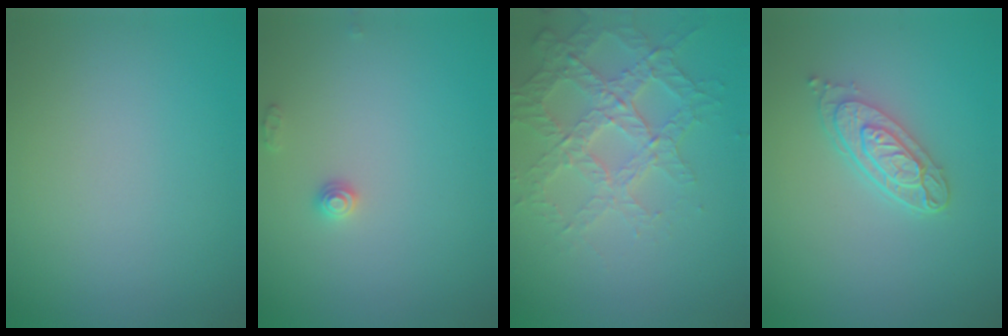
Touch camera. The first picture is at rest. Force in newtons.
{"total": 1.0, "press": 1.0, "slide": 0.1}
{"total": 3.9, "press": 3.8, "slide": 0.9}
{"total": 3.7, "press": 3.0, "slide": 2.2}